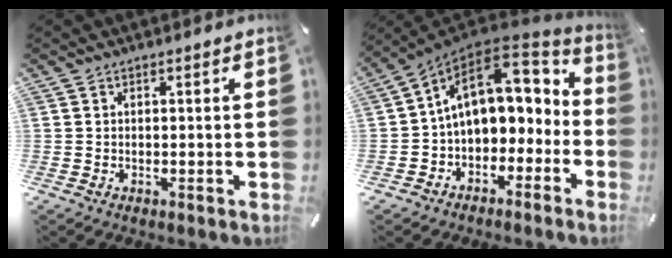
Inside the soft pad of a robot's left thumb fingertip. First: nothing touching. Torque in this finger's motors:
{"motor_torque": [0.05, 1.78, 0.77, -0.23, 0.24]}